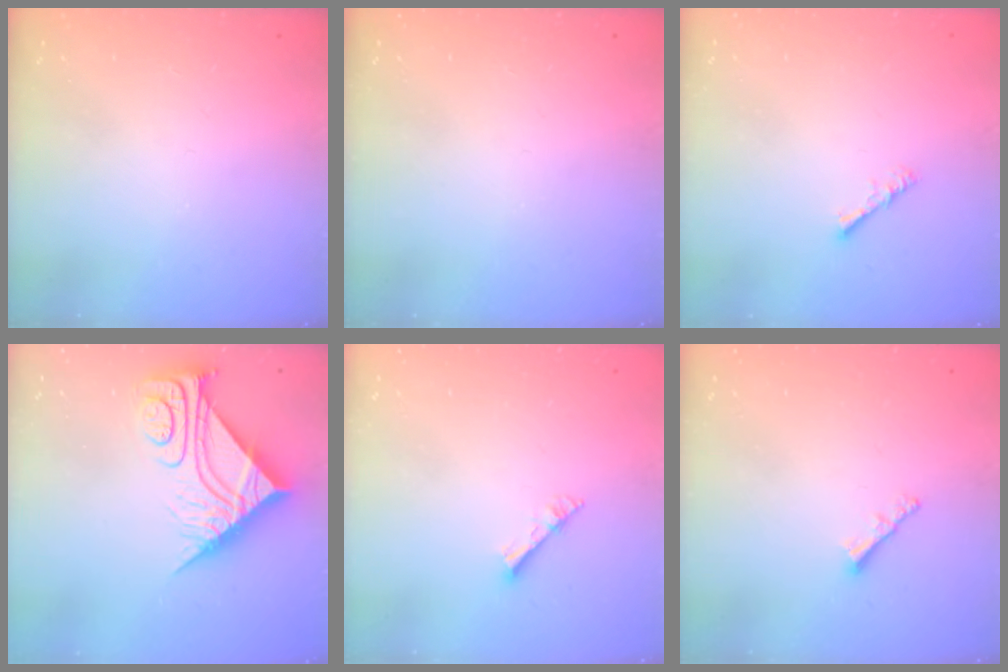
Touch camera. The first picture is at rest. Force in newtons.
{"total": 0.0}
{"total": 2.4, "press": 2.4, "slide": 0.3}
{"total": 10.4, "press": 10.4, "slide": 1.1}
{"total": 3.0, "press": 3.0, "slide": 0.3}
{"total": 1.9, "press": 1.9, "slide": 0.5}